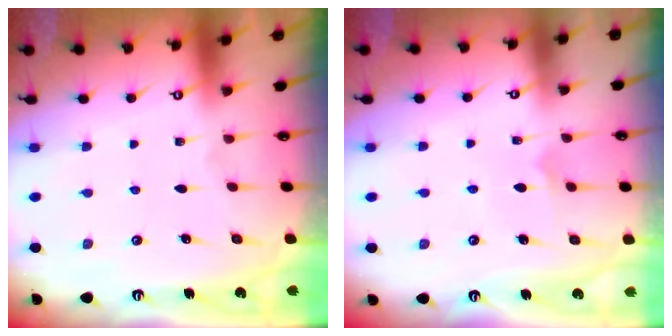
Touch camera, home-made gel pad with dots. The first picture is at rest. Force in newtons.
{"total": 4.7, "press": 4.7, "slide": 0.5}